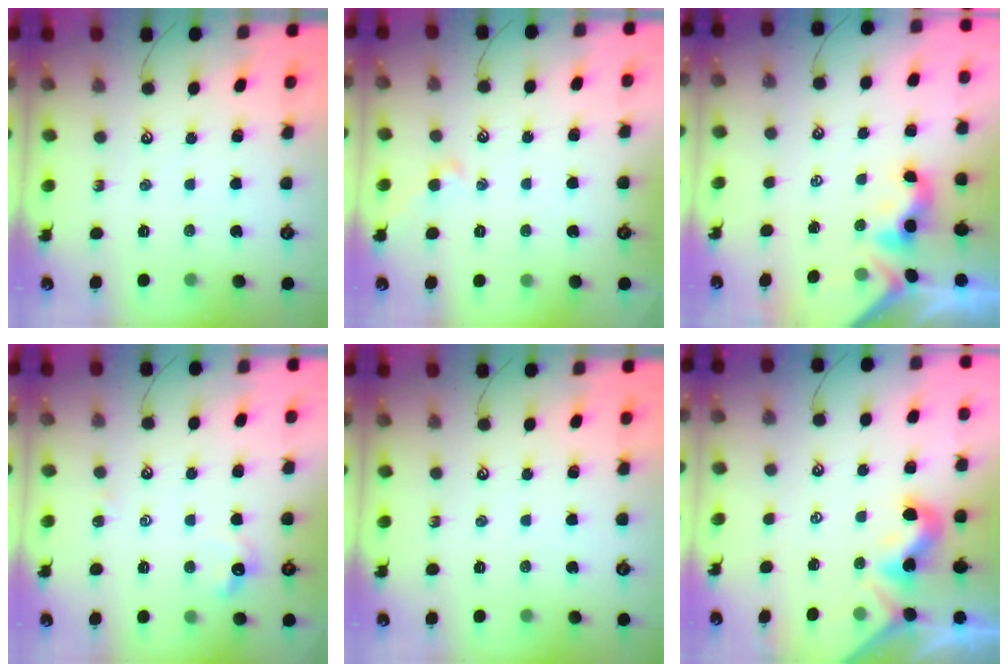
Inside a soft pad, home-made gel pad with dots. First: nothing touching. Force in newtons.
{"total": 0.6, "press": 0.4, "slide": 0.5}
{"total": 1.0, "press": 0.9, "slide": 0.5}
{"total": 2.7, "press": 2.7, "slide": 0.5}
{"total": 0.0}
{"total": 1.7, "press": 1.7, "slide": 0.1}